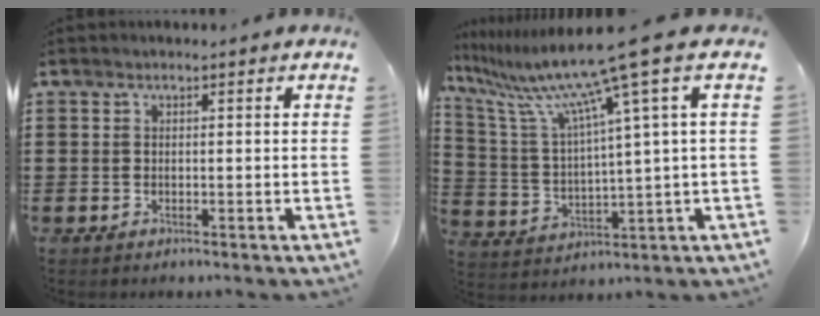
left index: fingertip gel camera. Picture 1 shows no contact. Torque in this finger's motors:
{"motor_torque": [1.11, -1.03, 0.84, 0.21]}